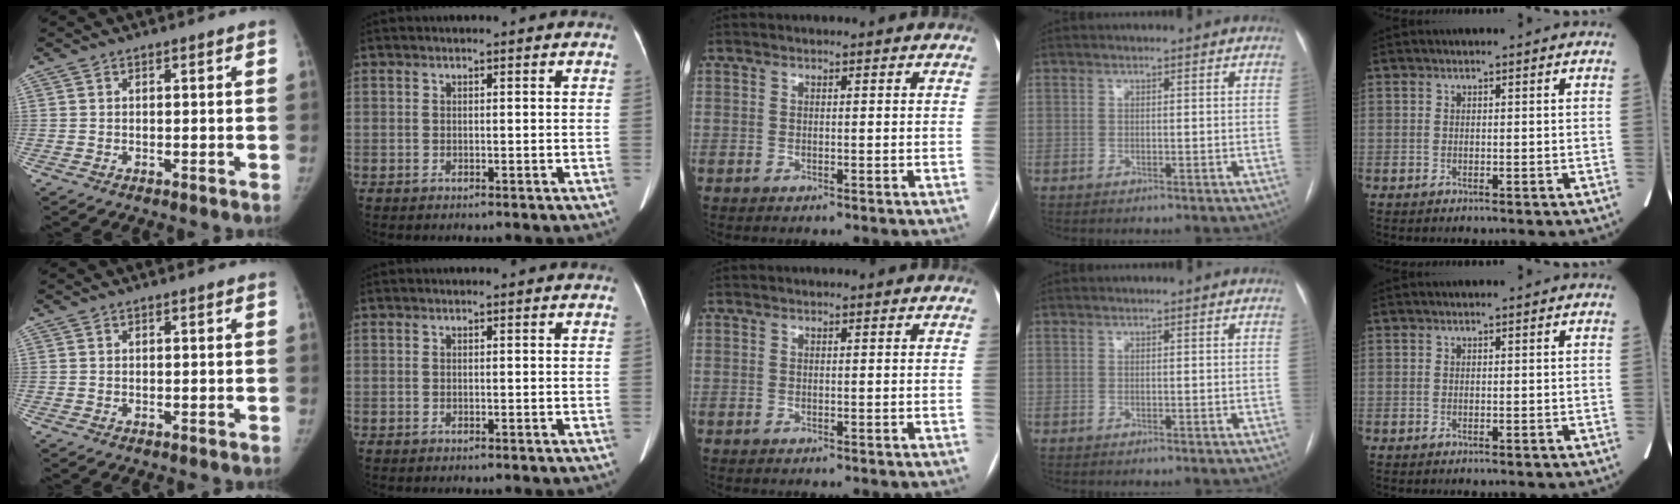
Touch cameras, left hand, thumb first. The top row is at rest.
{}